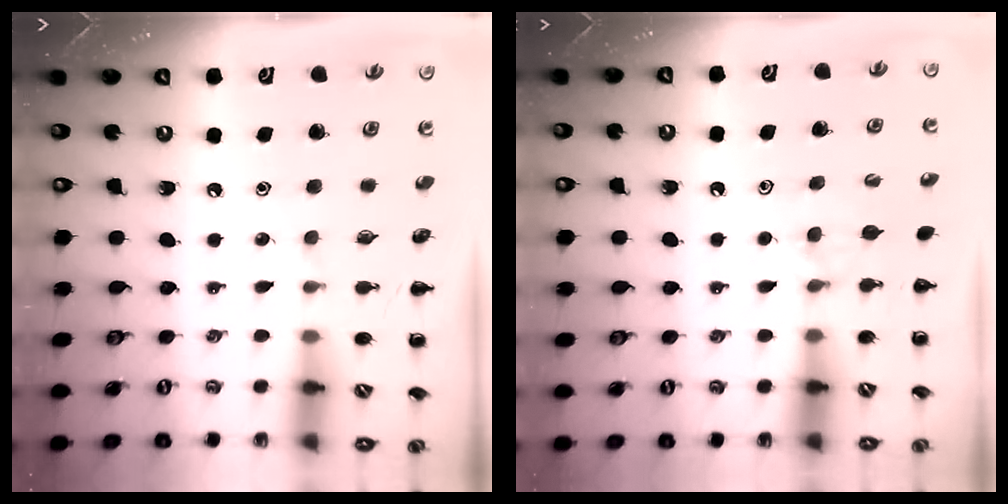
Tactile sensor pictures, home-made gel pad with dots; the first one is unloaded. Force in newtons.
{"total": 4.6, "press": 4.3, "slide": 1.5}